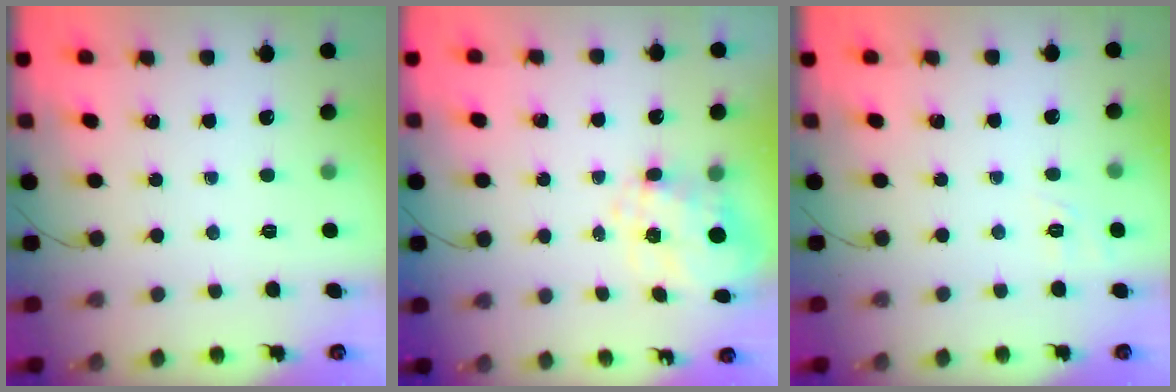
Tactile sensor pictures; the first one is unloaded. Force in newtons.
{"total": 8.2, "press": 8.2, "slide": 0.8}
{"total": 1.9, "press": 0.3, "slide": 1.9}